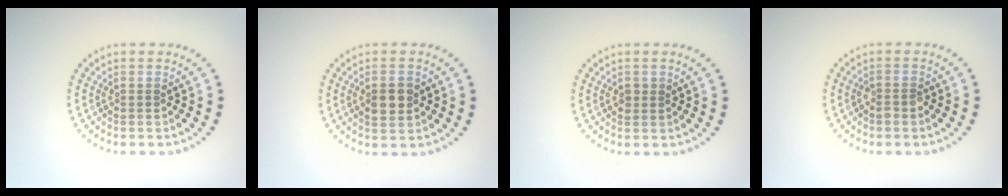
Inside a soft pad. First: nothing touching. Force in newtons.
{"total": 2.5, "press": 2.5, "slide": 0.2}
{"total": 0.9, "press": 0.9, "slide": 0.2}
{"total": 1.1, "press": 1.1, "slide": 0.4}